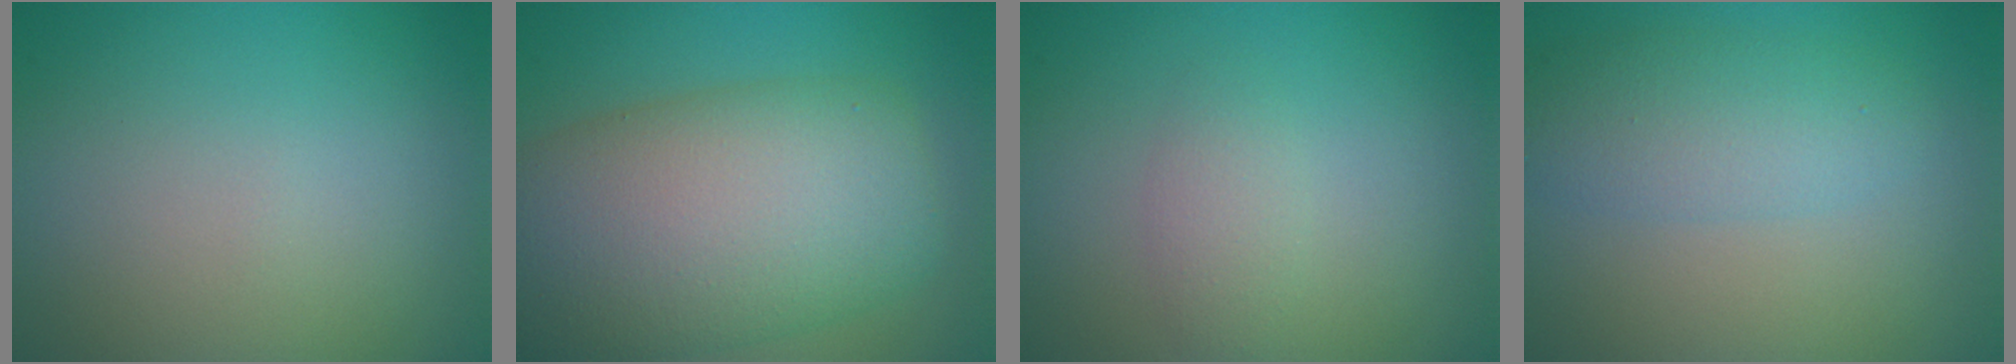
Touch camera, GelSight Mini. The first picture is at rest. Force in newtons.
{"total": 11.9, "press": 11.9, "slide": 0.3}
{"total": 1.7, "press": 1.7, "slide": 0.0}
{"total": 3.7, "press": 3.7, "slide": 0.2}